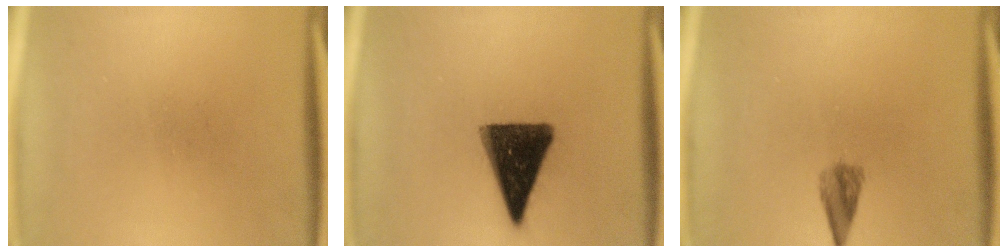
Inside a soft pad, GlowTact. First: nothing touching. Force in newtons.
{"total": 14.7}
{"total": 2.5}